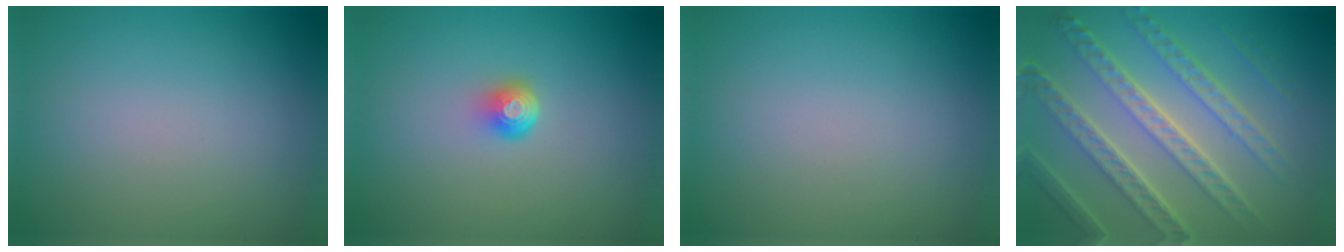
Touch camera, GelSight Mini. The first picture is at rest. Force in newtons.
{"total": 2.0, "press": 1.3, "slide": 1.6}
{"total": 0.0}
{"total": 8.2, "press": 5.8, "slide": 5.8}